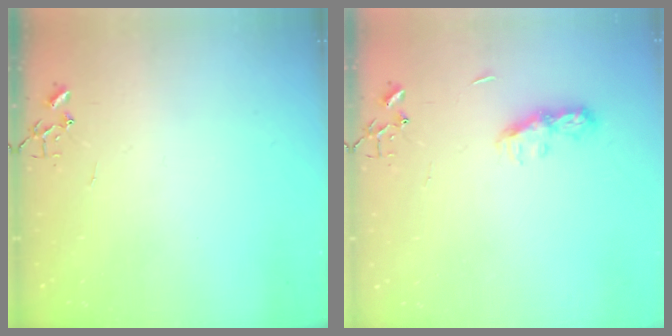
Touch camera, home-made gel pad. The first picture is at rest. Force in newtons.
{"total": 7.8, "press": 7.8, "slide": 0.4}